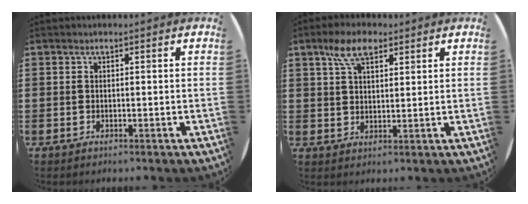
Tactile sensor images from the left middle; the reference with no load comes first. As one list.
[{"total": 6.0, "force": [3.7, 2.8, 3.7], "torque": [-0.066, 0.005, 0.064]}]